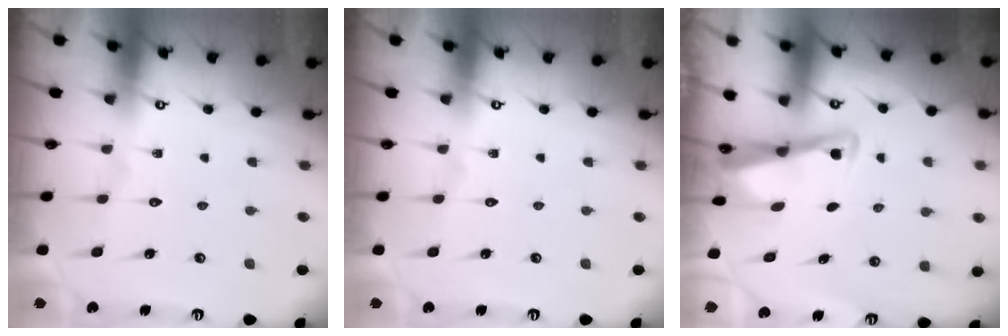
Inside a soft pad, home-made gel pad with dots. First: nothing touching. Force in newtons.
{"total": 0.0}
{"total": 3.3, "press": 3.3, "slide": 0.4}